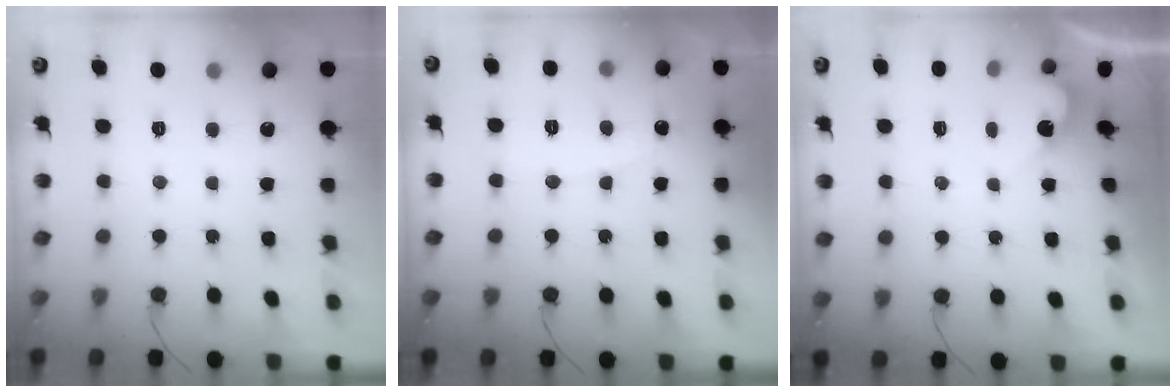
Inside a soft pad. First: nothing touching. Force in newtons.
{"total": 6.0, "press": 5.9, "slide": 0.5}
{"total": 2.7, "press": 2.7, "slide": 0.1}